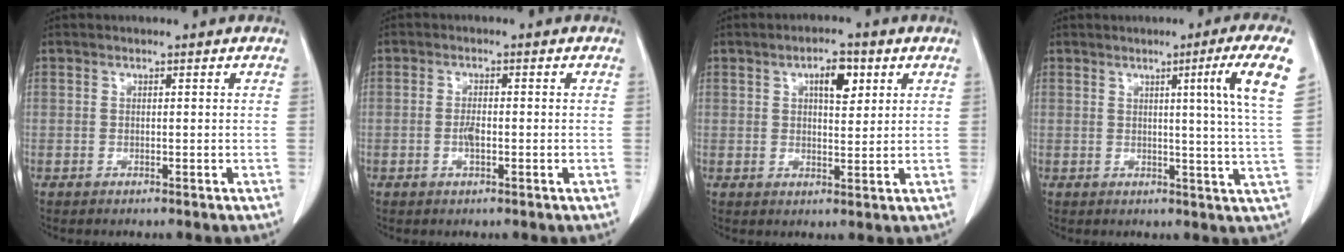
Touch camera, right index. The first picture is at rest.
{"total": 2.1, "force": [-0.5, 0.7, 1.9], "torque": [-0.042, -0.001, -0.009]}
{"total": 5.0, "force": [2.1, 1.9, 4.1], "torque": [-0.066, 0.004, 0.034]}
{"total": 9.6, "force": [3.6, -2.5, 8.5], "torque": [-0.112, -0.009, 0.043]}